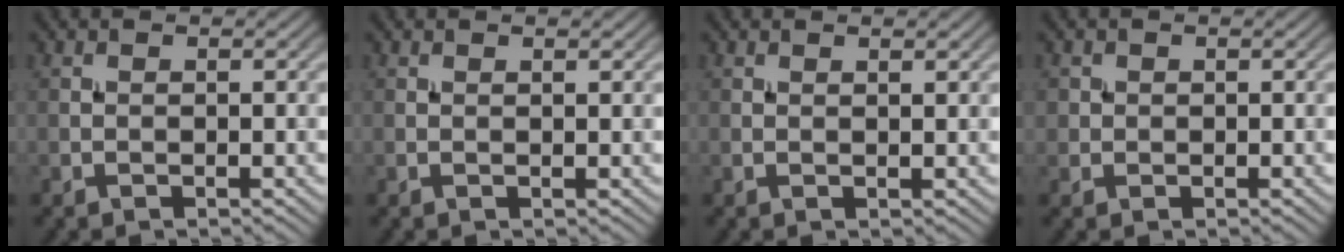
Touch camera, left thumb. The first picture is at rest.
{"total": 0.7, "force": [0.5, -0.1, 0.4], "torque": [-0.008, 0.002, 0.010]}
{"total": 1.0, "force": [0.8, 0.0, 0.6], "torque": [-0.012, 0.002, 0.013]}
{"total": 1.1, "force": [0.3, 1.1, 0.2], "torque": [-0.001, -0.004, 0.005]}